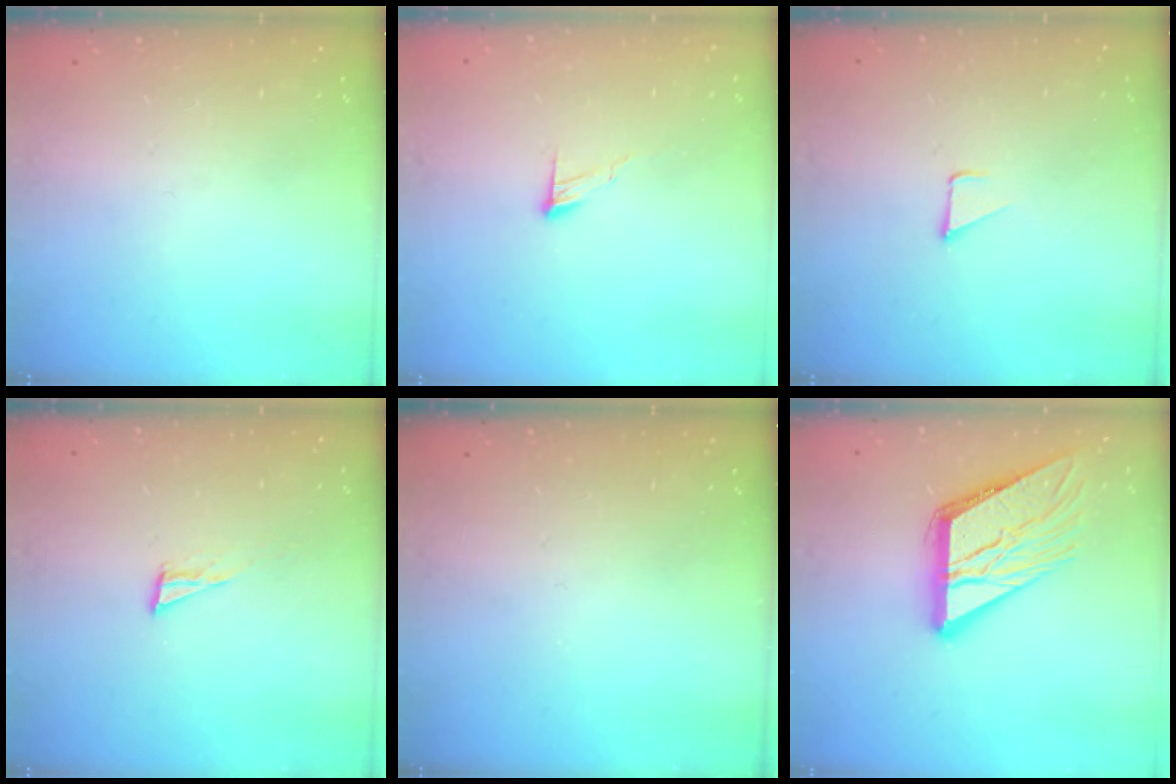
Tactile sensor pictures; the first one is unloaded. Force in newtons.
{"total": 6.5, "press": 6.5, "slide": 0.5}
{"total": 1.2, "press": 1.2, "slide": 0.1}
{"total": 4.8, "press": 4.7, "slide": 0.6}
{"total": 0.0}
{"total": 16.2, "press": 16.1, "slide": 1.8}